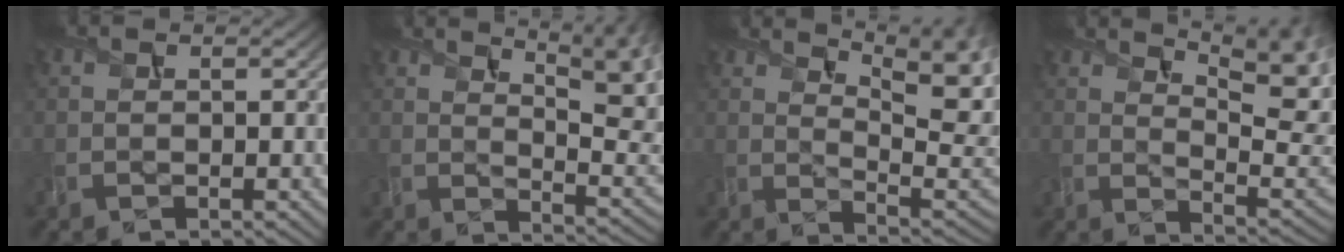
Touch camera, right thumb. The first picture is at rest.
{"total": 12.0, "force": [6.2, 4.1, 9.5], "torque": [-0.145, 0.017, 0.097]}
{"total": 14.4, "force": [7.2, 5.7, 11.1], "torque": [-0.172, 0.034, 0.123]}
{"total": 13.7, "force": [7.1, 5.4, 10.4], "torque": [-0.160, 0.025, 0.117]}